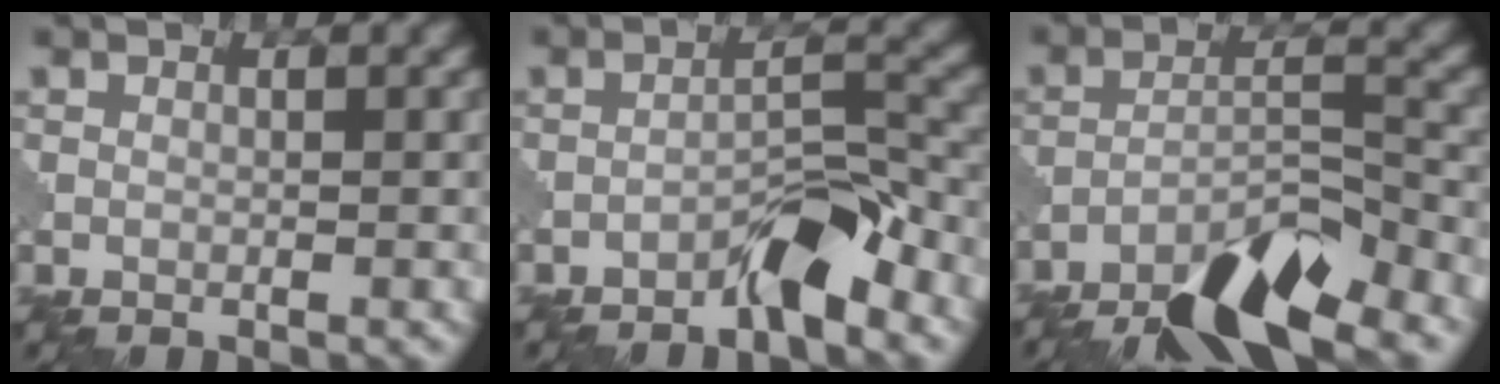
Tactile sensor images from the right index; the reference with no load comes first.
{"total": 3.8, "force": [-2.9, 0.7, 2.4], "torque": [-0.036, 0.020, -0.052]}
{"total": 8.7, "force": [-6.9, 1.7, 5.0], "torque": [-0.084, -0.001, -0.122]}